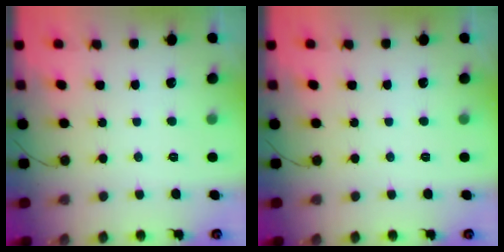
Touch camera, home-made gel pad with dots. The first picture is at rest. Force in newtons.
{"total": 0.0}